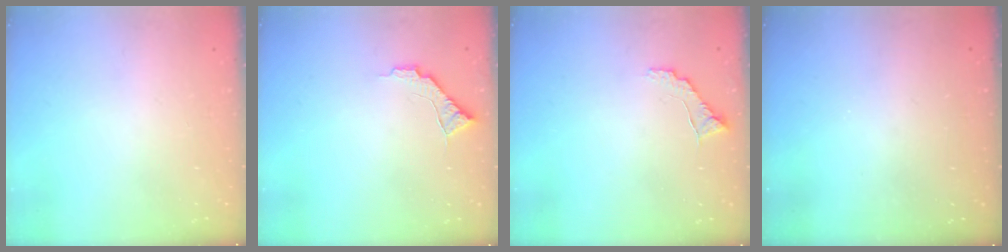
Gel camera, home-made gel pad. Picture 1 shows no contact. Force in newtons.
{"total": 6.6, "press": 6.5, "slide": 0.5}
{"total": 6.3, "press": 6.3, "slide": 0.4}
{"total": 3.0, "press": 3.0, "slide": 0.2}